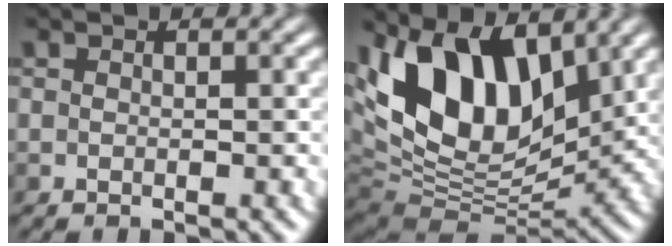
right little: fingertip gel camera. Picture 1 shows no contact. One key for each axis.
{"total": 12.8, "fx": 4.9, "fy": 7.3, "fz": 9.3, "tx": -0.186, "ty": 0.025, "tz": 0.086}